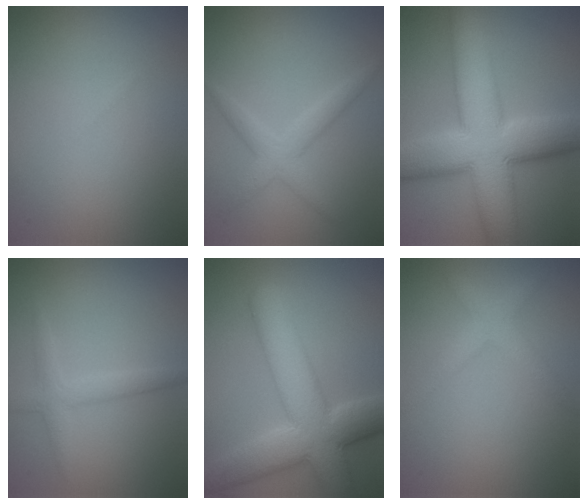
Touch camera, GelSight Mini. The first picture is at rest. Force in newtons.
{"total": 2.6, "press": 2.6, "slide": 0.1}
{"total": 12.8, "press": 12.8, "slide": 0.2}
{"total": 2.3, "press": 2.3, "slide": 0.1}
{"total": 10.3, "press": 10.2, "slide": 0.7}
{"total": 2.6, "press": 2.6, "slide": 0.1}